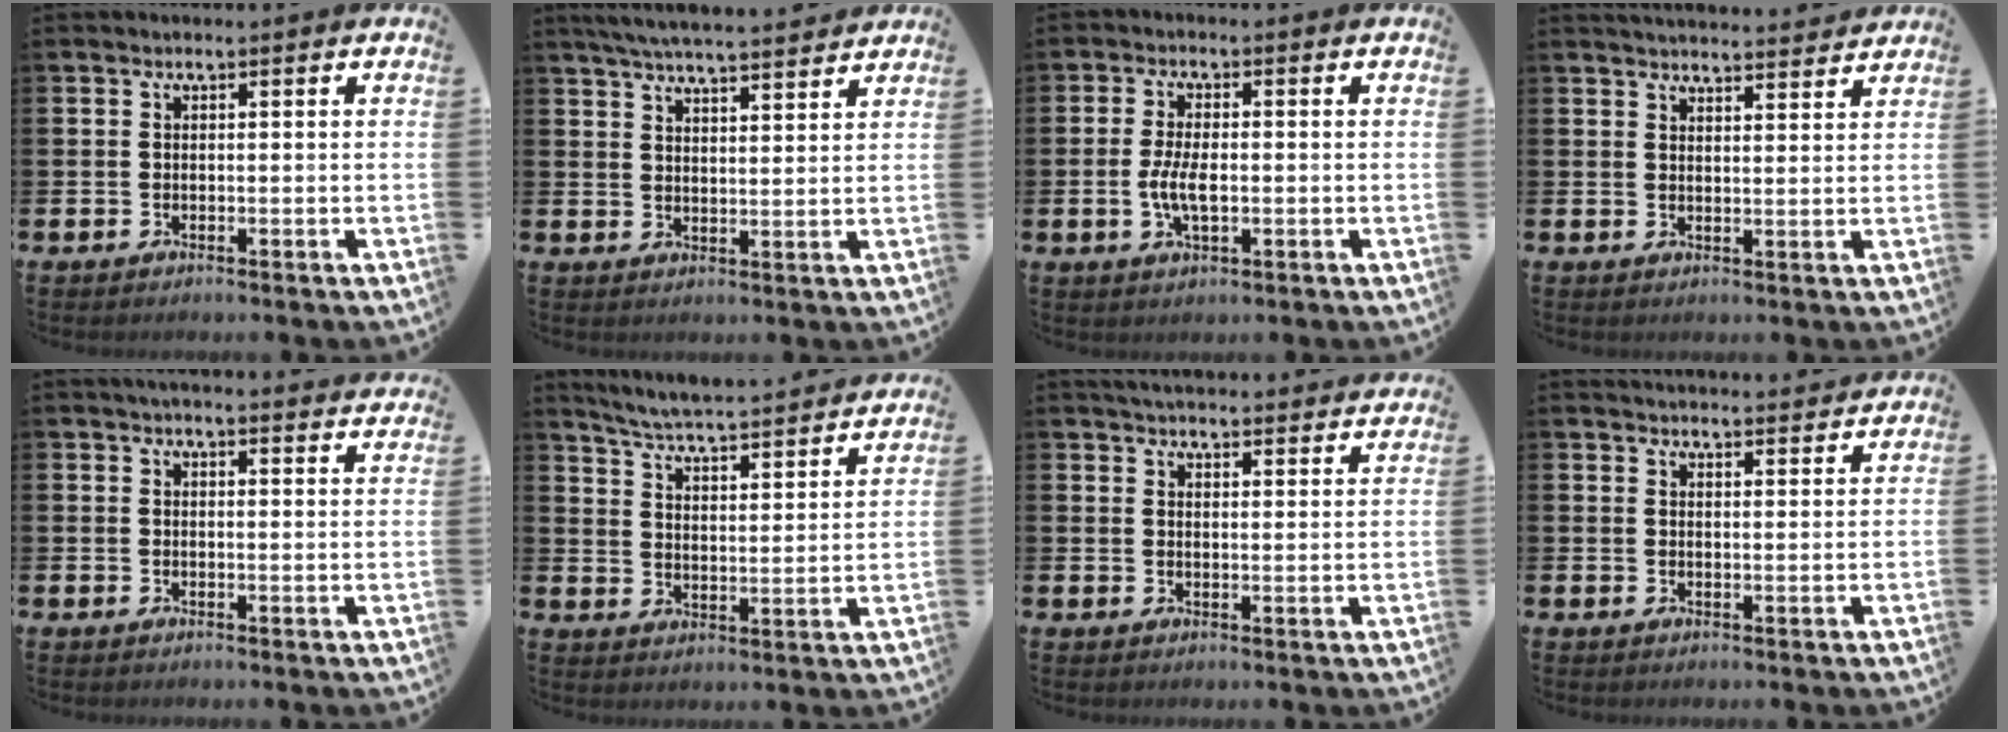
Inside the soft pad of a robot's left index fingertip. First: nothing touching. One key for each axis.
{"total": 5.7, "fx": 5.5, "fy": 0.1, "fz": 1.3, "tx": -0.035, "ty": -0.028, "tz": 0.099}
{"total": 4.4, "fx": -0.5, "fy": 1.8, "fz": 3.9, "tx": -0.069, "ty": 0.000, "tz": -0.014}
{"total": 3.6, "fx": 3.6, "fy": 0.1, "fz": 0.2, "tx": -0.006, "ty": -0.024, "tz": 0.065}
{"total": 2.9, "fx": 2.9, "fy": -0.1, "fz": 0.3, "tx": -0.007, "ty": -0.013, "tz": 0.052}
{"total": 5.7, "fx": 5.5, "fy": -0.2, "fz": 1.2, "tx": -0.050, "ty": -0.048, "tz": 0.092}
{"total": 4.3, "fx": 4.3, "fy": 0.2, "fz": 0.4, "tx": -0.013, "ty": -0.026, "tz": 0.076}
{"total": 3.2, "fx": 3.2, "fy": 0.1, "fz": 0.0, "tx": -0.003, "ty": -0.019, "tz": 0.057}